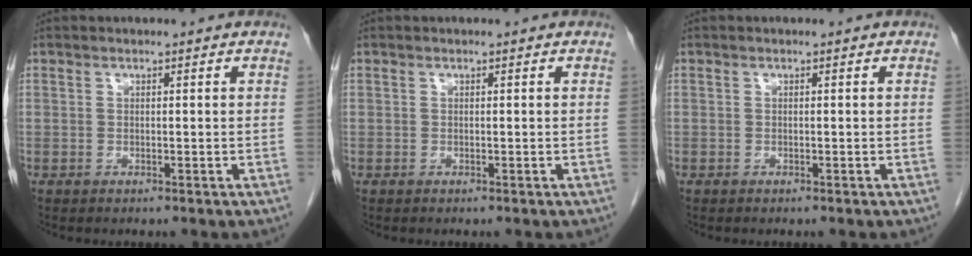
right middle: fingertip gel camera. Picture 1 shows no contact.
{"total": 0.0}
{"total": 0.0}